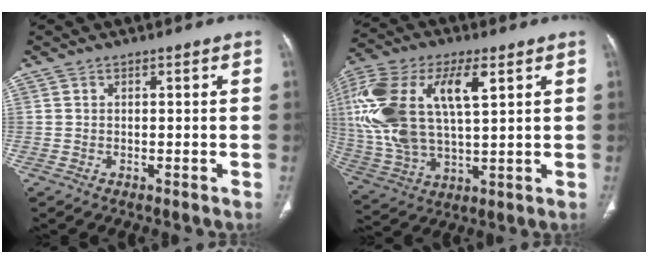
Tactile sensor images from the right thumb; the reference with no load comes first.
{"total": 22.5, "force": [6.1, 10.6, 18.9], "torque": [-0.406, 0.001, 0.111]}